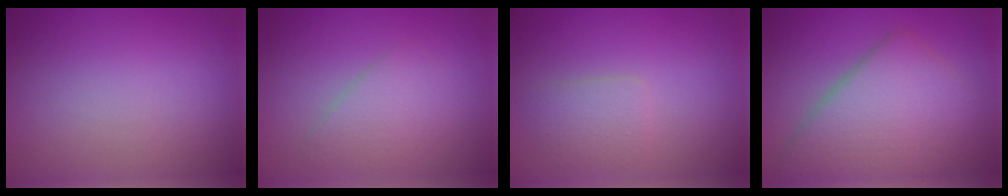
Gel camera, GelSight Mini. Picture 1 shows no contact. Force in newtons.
{"total": 2.4, "press": 2.4, "slide": 0.1}
{"total": 1.9, "press": 1.9, "slide": 0.0}
{"total": 7.4, "press": 7.4, "slide": 0.3}